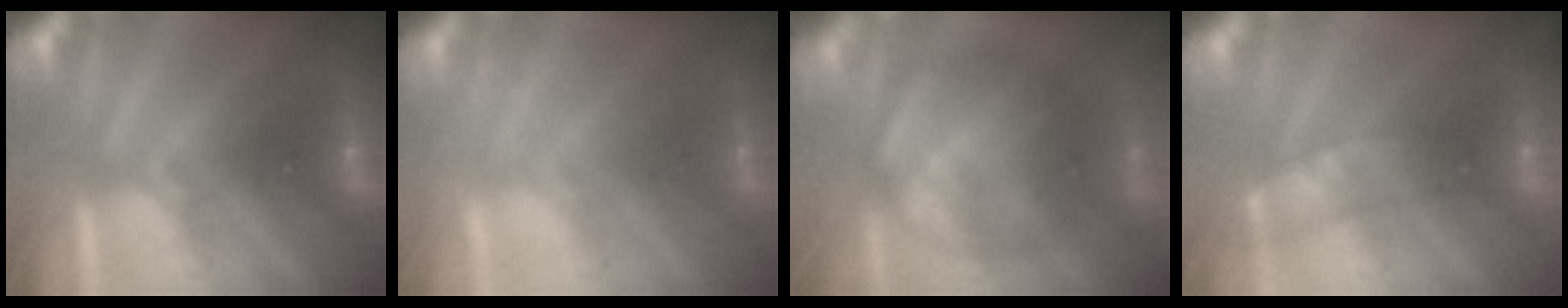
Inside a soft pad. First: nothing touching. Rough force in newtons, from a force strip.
{"total": 2.6}
{"total": 8.9}
{"total": 2.6}